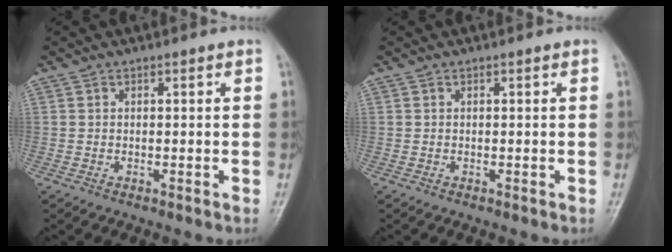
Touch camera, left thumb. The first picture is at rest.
{"total": 0.0}